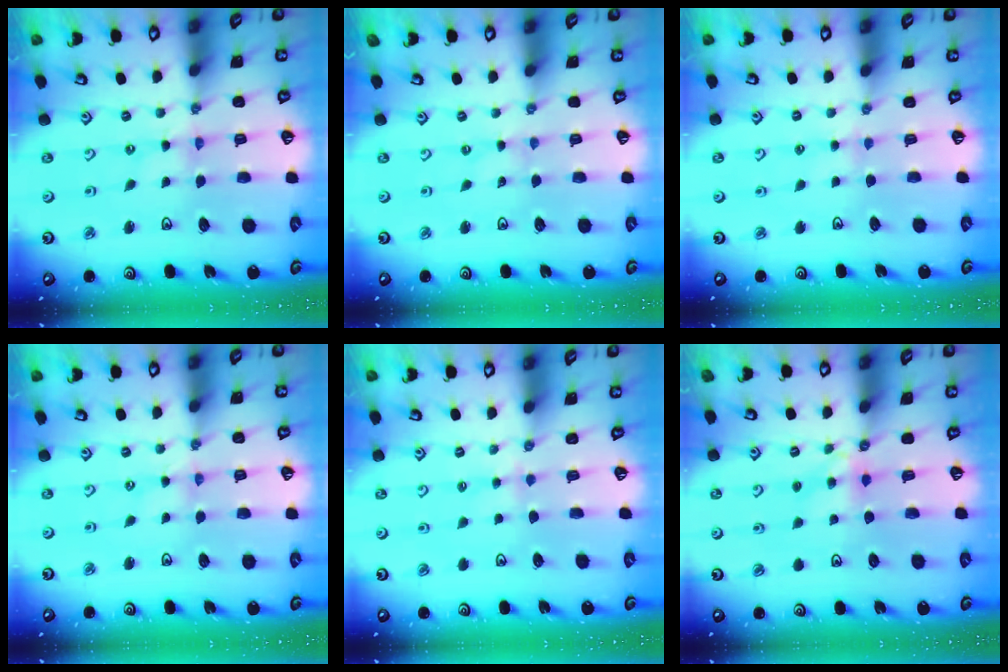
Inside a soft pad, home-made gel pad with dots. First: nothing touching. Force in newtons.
{"total": 0.0}
{"total": 2.9, "press": 2.8, "slide": 0.6}
{"total": 0.0}
{"total": 2.7, "press": 2.6, "slide": 0.4}
{"total": 4.6, "press": 4.5, "slide": 0.7}